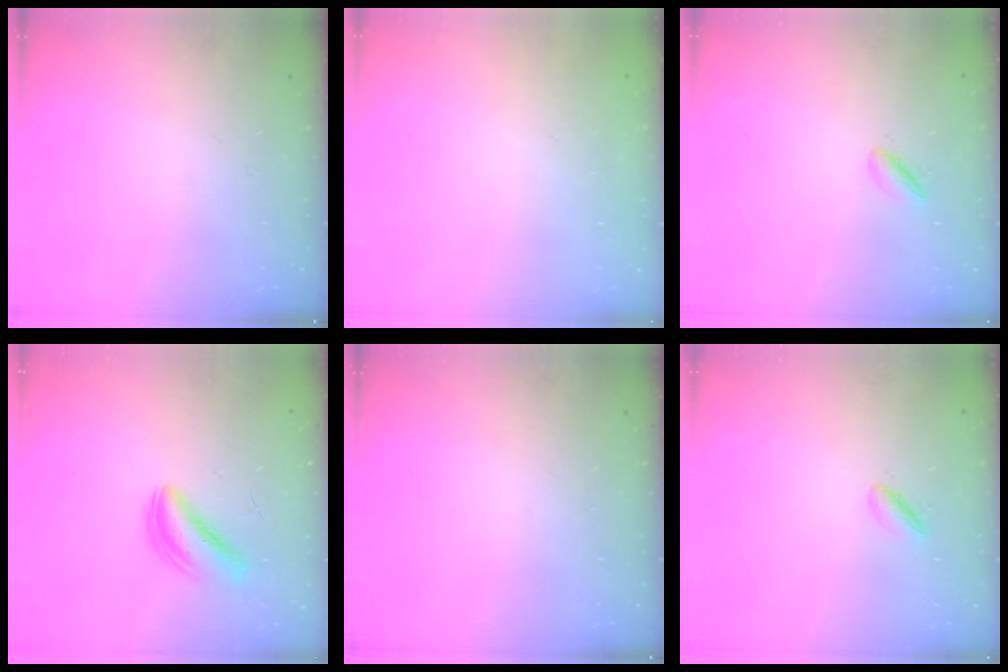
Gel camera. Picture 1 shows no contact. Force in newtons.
{"total": 2.1, "press": 2.1, "slide": 0.1}
{"total": 2.8, "press": 2.8, "slide": 0.6}
{"total": 6.1, "press": 6.1, "slide": 0.5}
{"total": 0.0}
{"total": 2.8, "press": 2.8, "slide": 0.6}